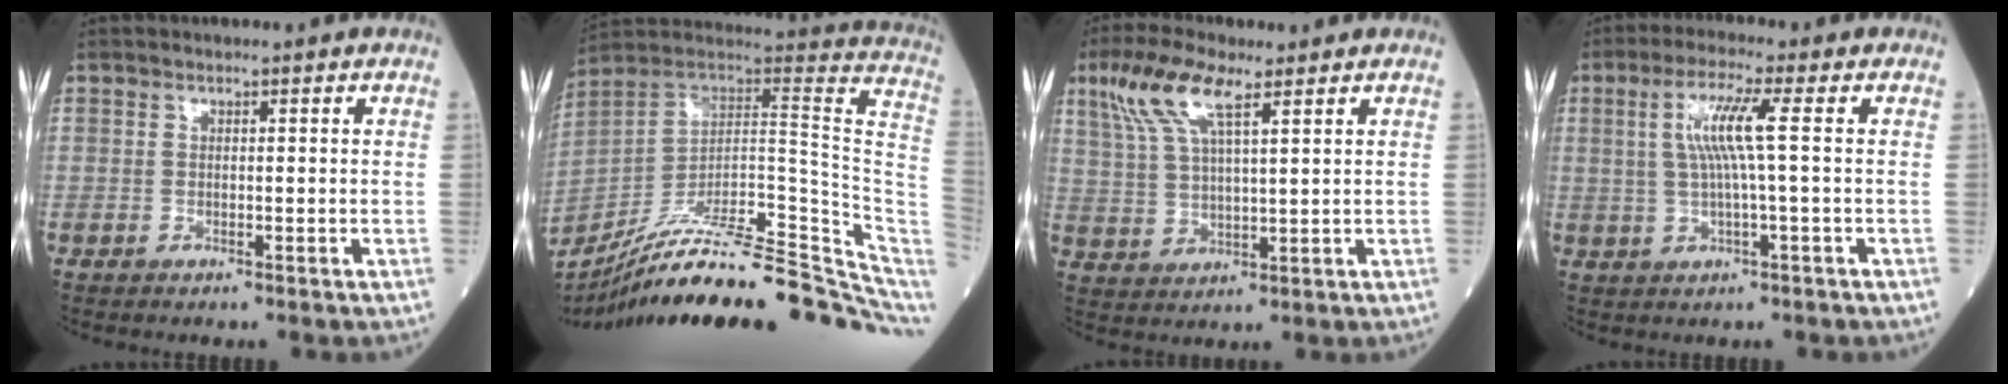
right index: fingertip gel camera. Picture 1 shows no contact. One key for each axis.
{"total": 29.5, "fx": -24.3, "fy": 3.5, "fz": 16.4, "tx": -0.140, "ty": 0.005, "tz": -0.352}
{"total": 9.0, "fx": 5.1, "fy": 1.9, "fz": 7.2, "tx": -0.162, "ty": 0.016, "tz": 0.107}
{"total": 6.5, "fx": 1.1, "fy": -0.6, "fz": 6.4, "tx": -0.131, "ty": 0.009, "tz": 0.024}